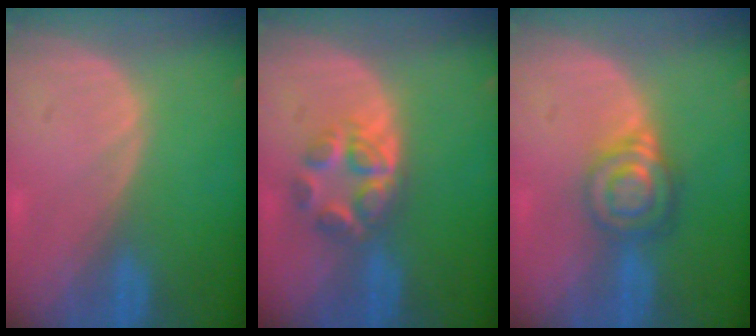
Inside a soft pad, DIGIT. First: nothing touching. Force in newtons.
{"total": 5.5, "press": 5.2, "slide": 1.7}
{"total": 6.7, "press": 5.7, "slide": 3.4}